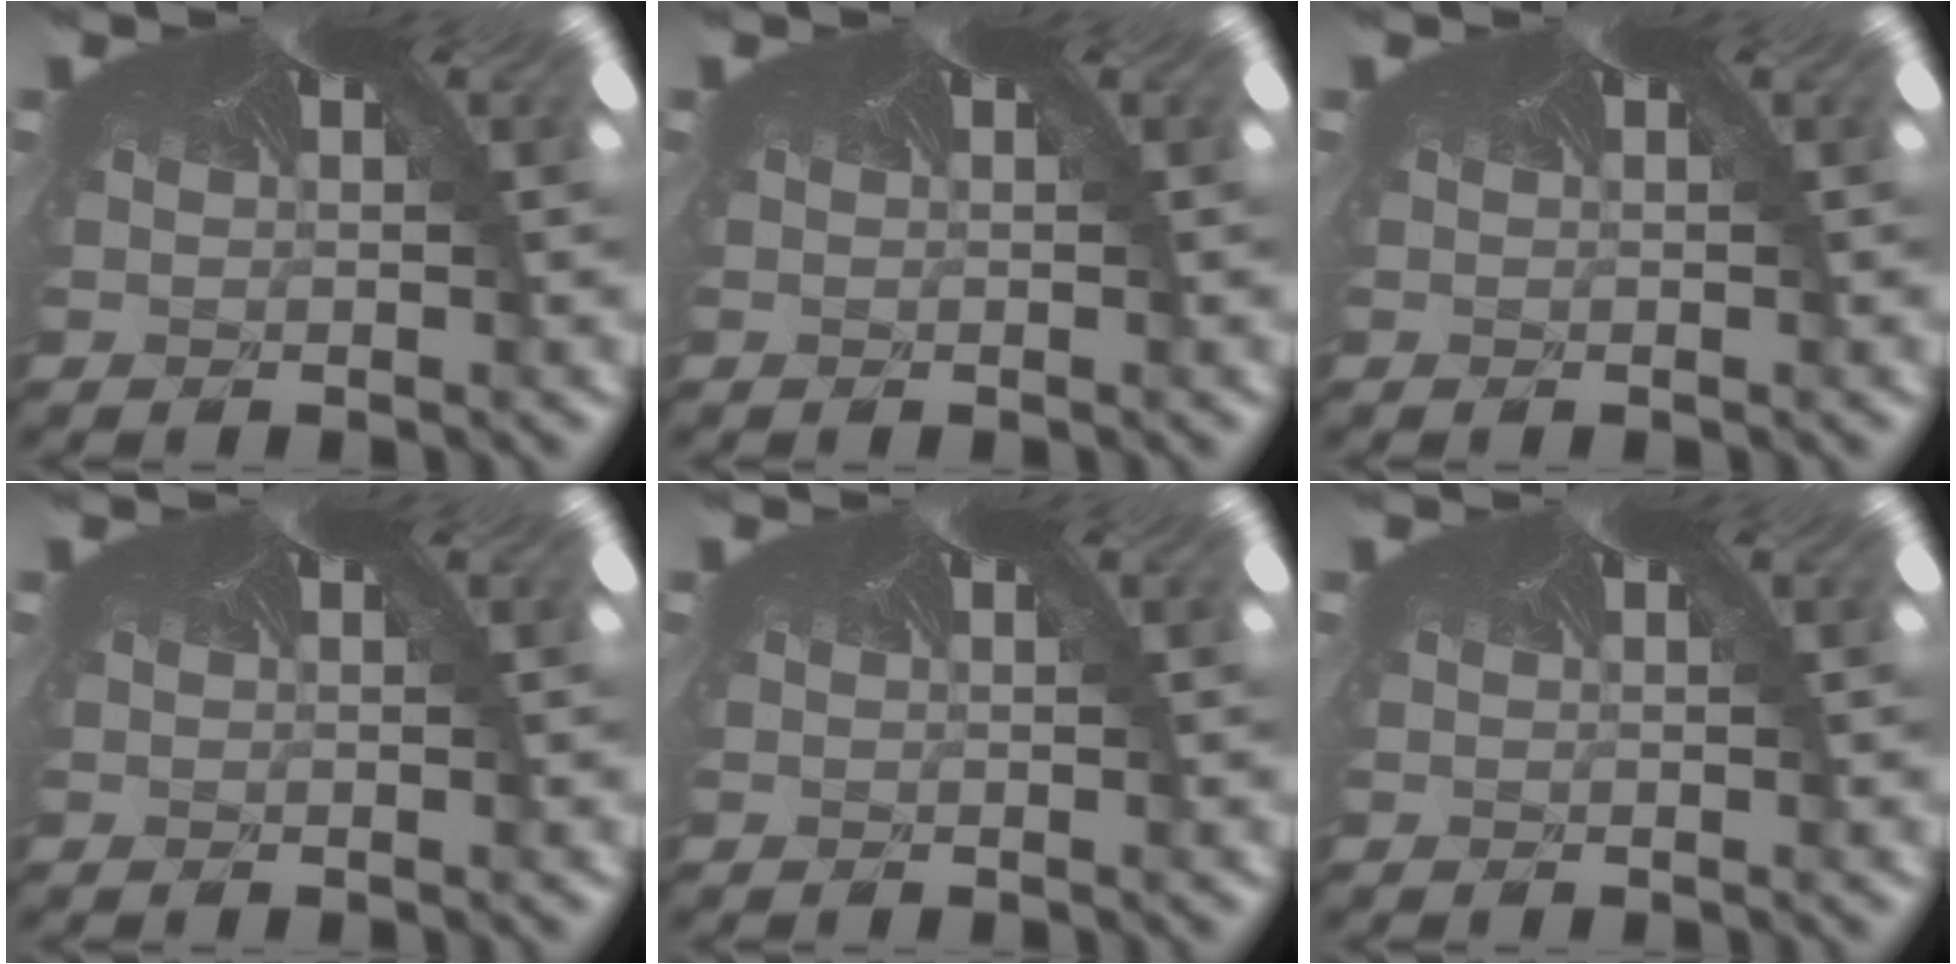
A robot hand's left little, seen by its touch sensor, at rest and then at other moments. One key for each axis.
{"total": 0.0}
{"total": 0.0}
{"total": 0.0}
{"total": 0.0}
{"total": 0.0}